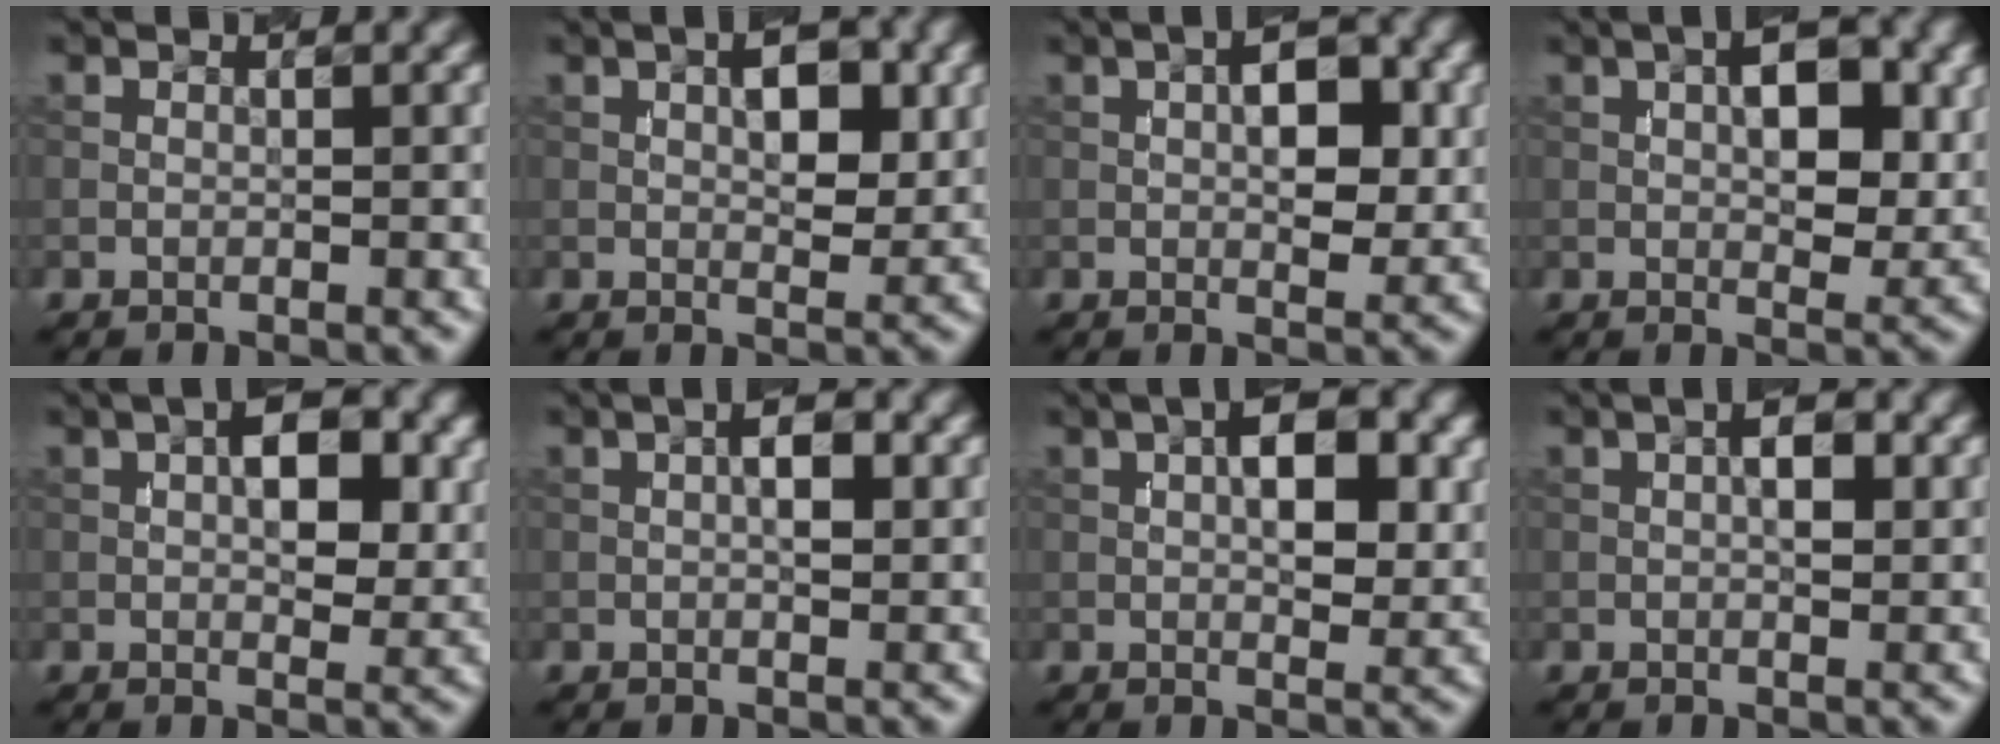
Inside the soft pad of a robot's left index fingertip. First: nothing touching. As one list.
[{"total": 4.0, "force": [0.9, 1.8, 3.4], "torque": [-0.050, 0.001, 0.012]}, {"total": 4.7, "force": [0.6, 2.2, 4.2], "torque": [-0.061, 0.002, 0.008]}, {"total": 5.7, "force": [1.1, 2.6, 5.0], "torque": [-0.067, 0.002, 0.017]}, {"total": 5.5, "force": [1.2, 2.7, 4.6], "torque": [-0.061, 0.002, 0.015]}, {"total": 2.7, "force": [0.5, 1.0, 2.5], "torque": [-0.037, 0.006, 0.005]}, {"total": 5.6, "force": [1.2, 2.5, 4.8], "torque": [-0.067, 0.004, 0.017]}, {"total": 2.7, "force": [0.6, 1.1, 2.4], "torque": [-0.036, 0.005, 0.005]}]